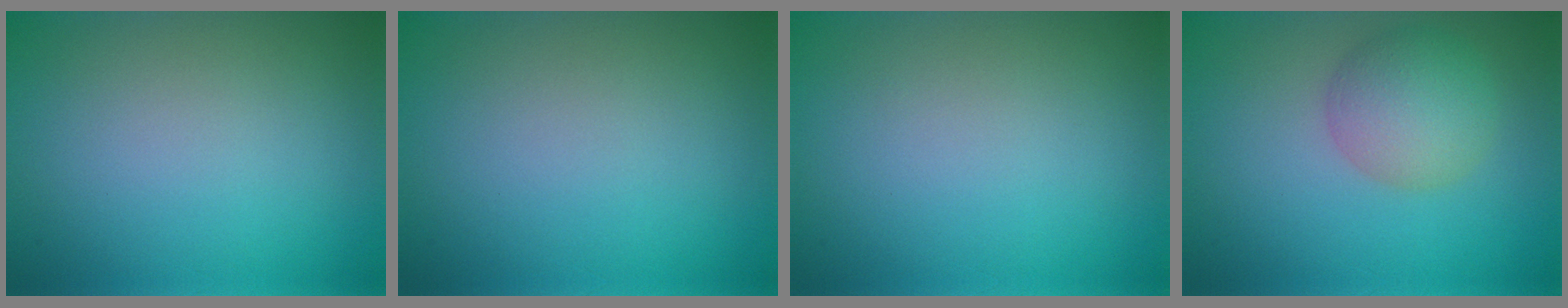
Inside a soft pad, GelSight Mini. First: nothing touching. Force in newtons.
{"total": 0.0}
{"total": 0.0}
{"total": 4.6, "press": 4.6, "slide": 0.3}